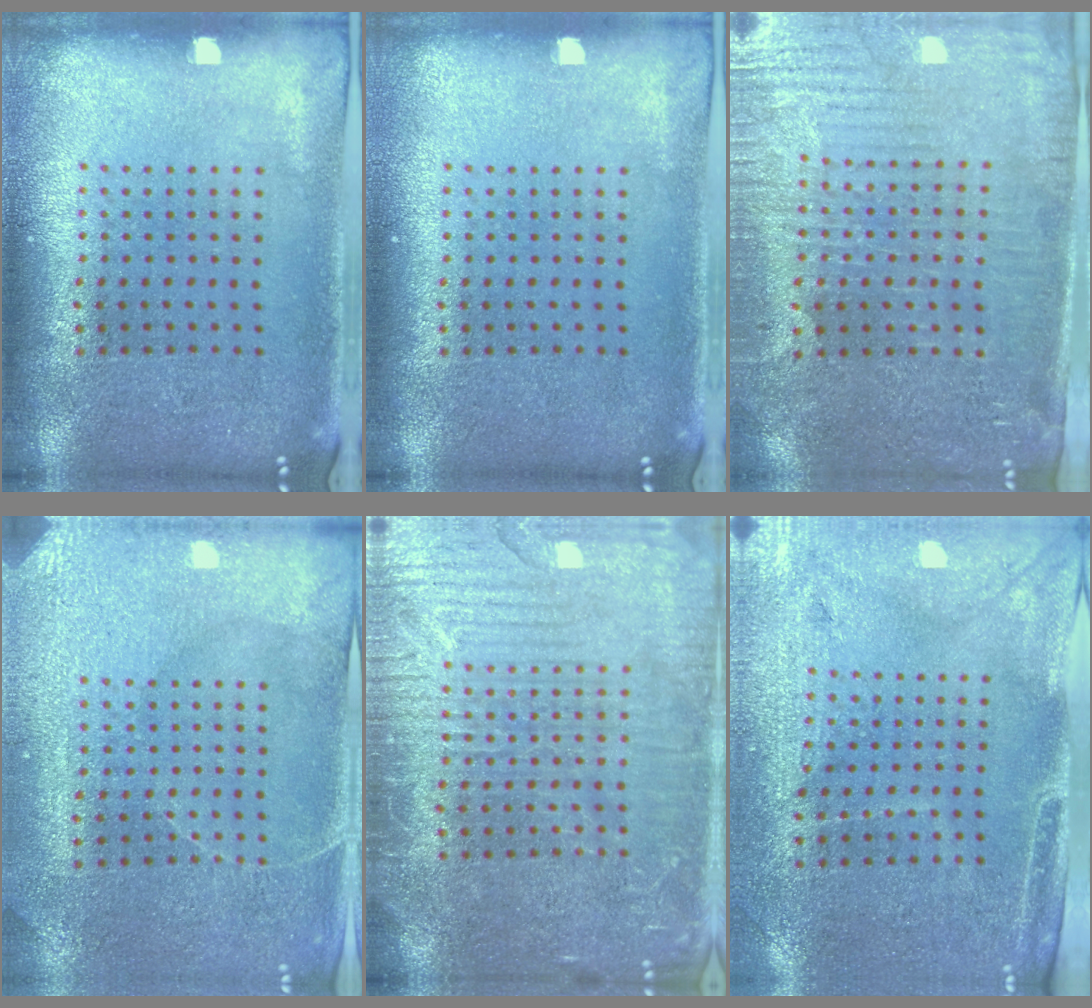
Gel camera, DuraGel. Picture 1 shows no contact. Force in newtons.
{"total": 0.0}
{"total": 3.7, "press": 3.5, "slide": 1.4}
{"total": 3.0, "press": 2.9, "slide": 0.3}
{"total": 3.8, "press": 3.8, "slide": 0.4}
{"total": 3.1, "press": 2.8, "slide": 1.4}